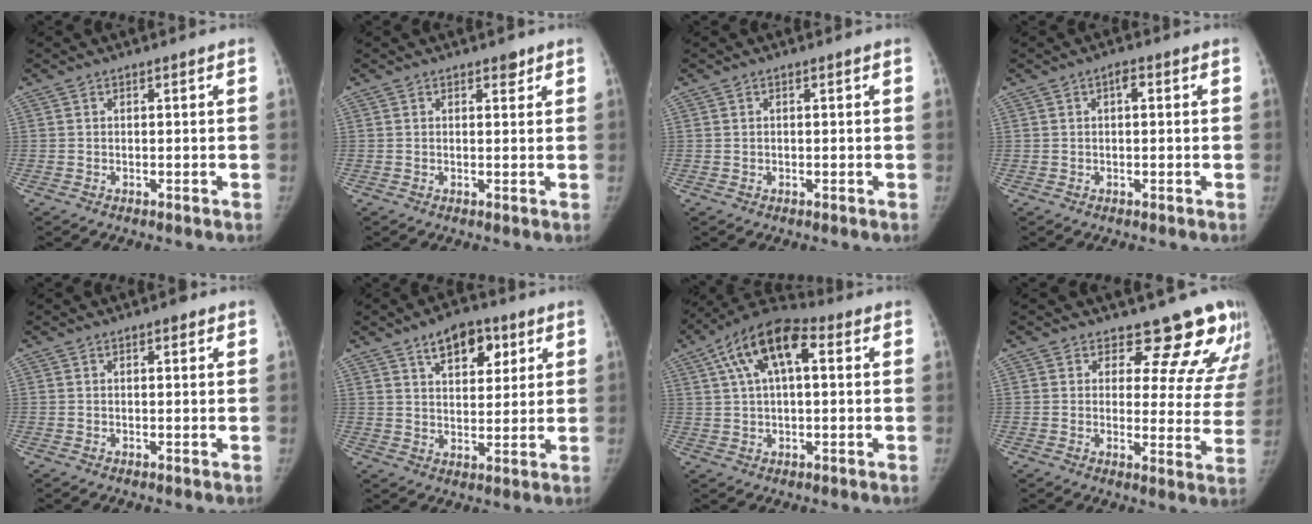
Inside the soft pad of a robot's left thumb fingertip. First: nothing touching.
{"total": 1.6, "force": [1.1, 0.9, 0.7], "torque": [0.002, -0.005, 0.012]}
{"total": 0.0}
{"total": 1.7, "force": [0.4, 0.8, 1.4], "torque": [-0.019, 0.004, 0.003]}
{"total": 1.7, "force": [1.0, 0.7, 1.2], "torque": [-0.012, -0.001, 0.009]}
{"total": 9.7, "force": [5.2, 5.4, 6.1], "torque": [-0.059, -0.023, 0.080]}
{"total": 13.9, "force": [4.6, 6.7, 11.3], "torque": [-0.195, 0.030, 0.070]}
{"total": 14.3, "force": [12.5, 5.7, 3.9], "torque": [0.010, -0.100, 0.123]}